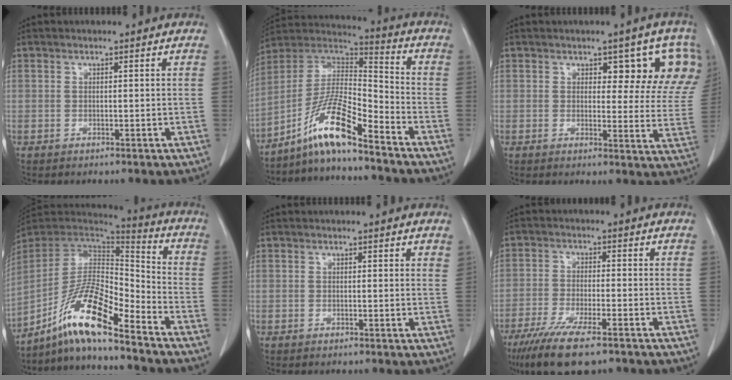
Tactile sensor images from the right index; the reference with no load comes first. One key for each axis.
{"total": 12.1, "fx": -8.7, "fy": 0.7, "fz": 8.4, "tx": -0.163, "ty": 0.015, "tz": -0.162}
{"total": 8.5, "fx": 4.7, "fy": 4.3, "fz": 5.7, "tx": -0.041, "ty": 0.000, "tz": 0.041}
{"total": 15.6, "fx": -10.6, "fy": 1.5, "fz": 11.4, "tx": -0.212, "ty": 0.005, "tz": -0.190}
{"total": 1.0, "fx": 0.9, "fy": 0.3, "fz": 0.4, "tx": -0.002, "ty": 0.001, "tz": 0.004}
{"total": 11.1, "fx": -7.9, "fy": 1.9, "fz": 7.5, "tx": -0.126, "ty": -0.024, "tz": -0.128}